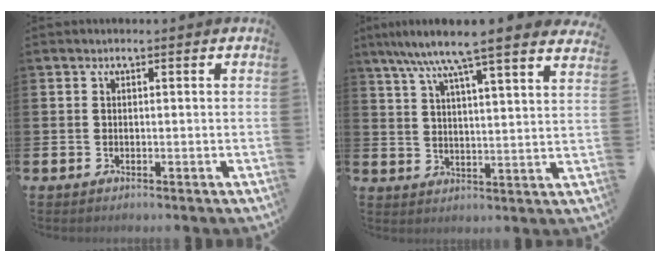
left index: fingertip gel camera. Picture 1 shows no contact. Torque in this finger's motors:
{"motor_torque": [1.13, -1.01, 1.05, 0.21]}